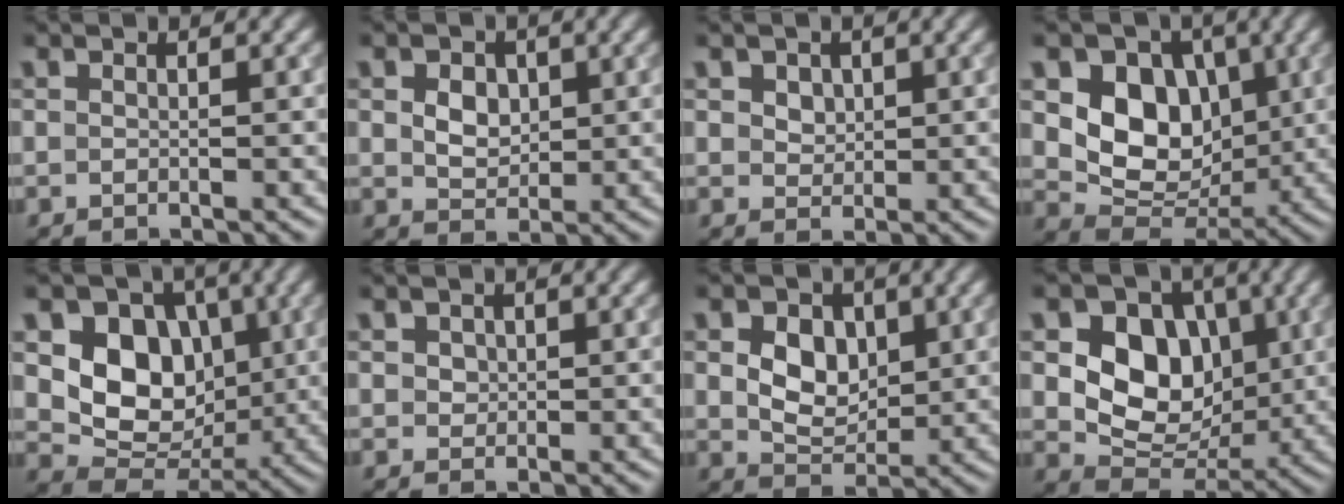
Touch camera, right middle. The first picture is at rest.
{"total": 3.3, "force": [0.8, 2.5, 2.0], "torque": [-0.035, 0.000, 0.005]}
{"total": 2.6, "force": [1.2, 1.9, 1.3], "torque": [-0.032, 0.007, 0.023]}
{"total": 8.6, "force": [1.7, 6.6, 5.3], "torque": [-0.092, -0.016, 0.029]}
{"total": 8.9, "force": [1.6, 6.9, 5.4], "torque": [-0.095, -0.016, 0.026]}
{"total": 1.3, "force": [0.4, 1.1, 0.5], "torque": [-0.008, 0.004, 0.005]}
{"total": 4.9, "force": [1.0, 3.5, 3.3], "torque": [-0.063, -0.004, 0.014]}
{"total": 8.3, "force": [1.3, 6.4, 5.2], "torque": [-0.090, -0.010, 0.021]}